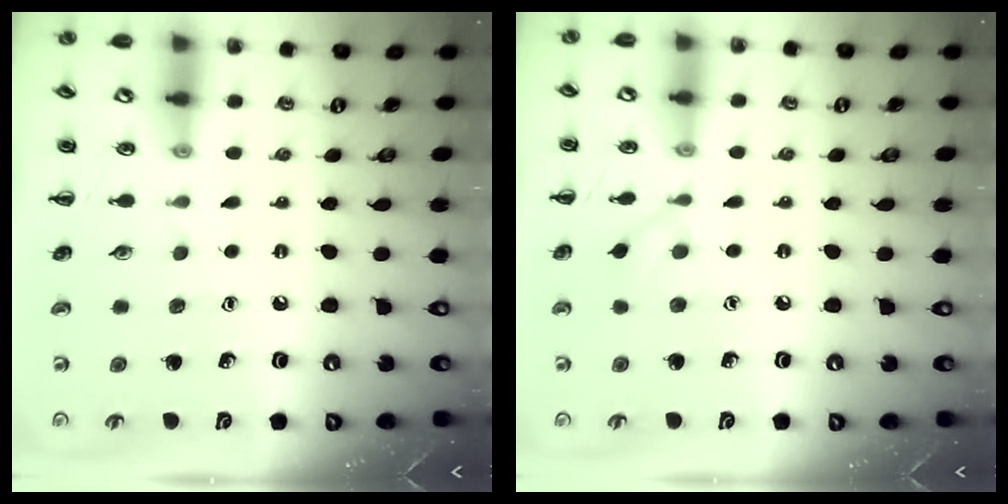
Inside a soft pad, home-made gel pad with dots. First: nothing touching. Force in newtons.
{"total": 3.1, "press": 2.9, "slide": 1.2}